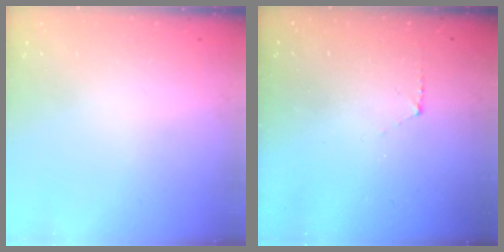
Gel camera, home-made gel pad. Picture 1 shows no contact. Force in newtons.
{"total": 3.9, "press": 3.9, "slide": 0.4}